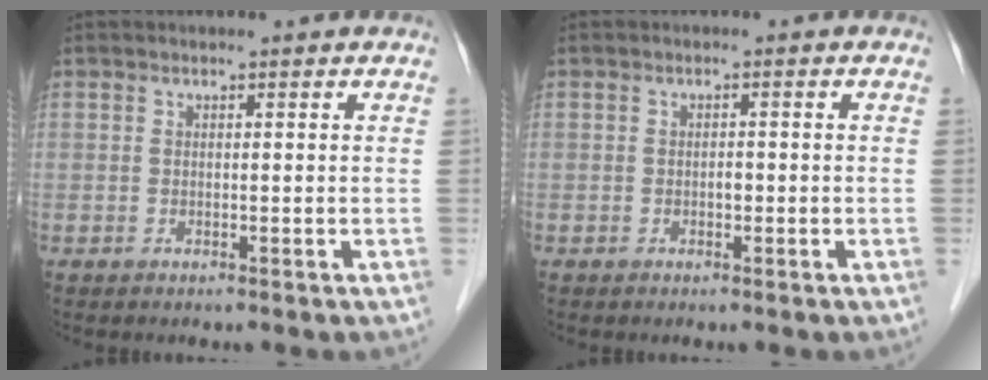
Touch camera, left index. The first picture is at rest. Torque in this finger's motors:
{"motor_torque": [-0.15, 0.09, 0.00, 0.00]}